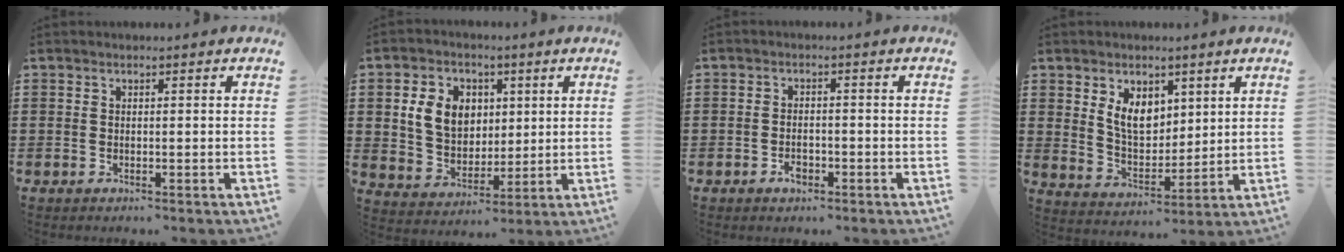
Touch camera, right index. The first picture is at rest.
{"total": 8.2, "force": [2.3, 6.6, 4.3], "torque": [-0.099, 0.016, 0.037]}
{"total": 2.4, "force": [-1.2, 1.4, 1.6], "torque": [-0.030, 0.001, -0.023]}
{"total": 6.7, "force": [3.2, 4.4, 3.9], "torque": [-0.083, 0.007, 0.058]}